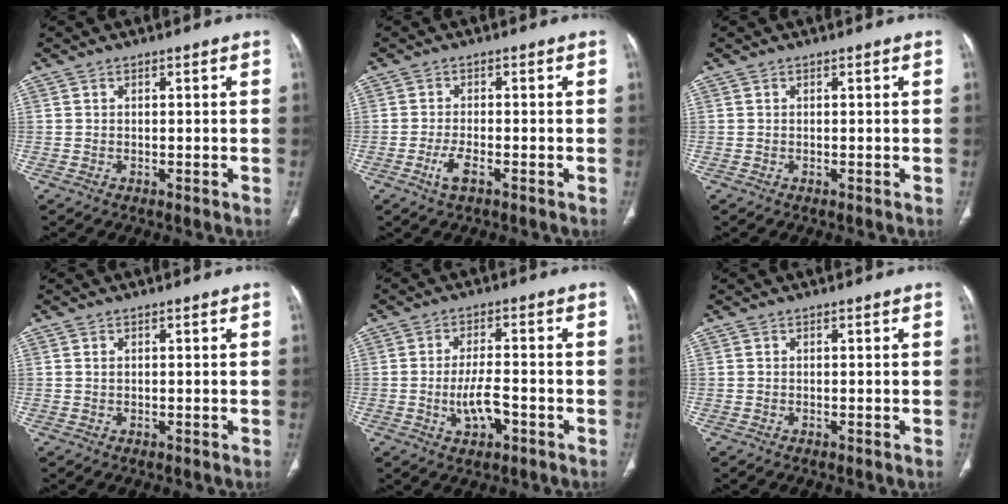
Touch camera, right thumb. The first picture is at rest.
{"total": 3.2, "force": [-1.6, 1.0, 2.6], "torque": [-0.057, 0.006, -0.029]}
{"total": 0.0}
{"total": 0.6, "force": [0.2, 0.4, 0.4], "torque": [-0.009, 0.001, 0.005]}
{"total": 6.0, "force": [-2.0, 2.6, 5.1], "torque": [-0.091, 0.009, -0.033]}
{"total": 0.0}